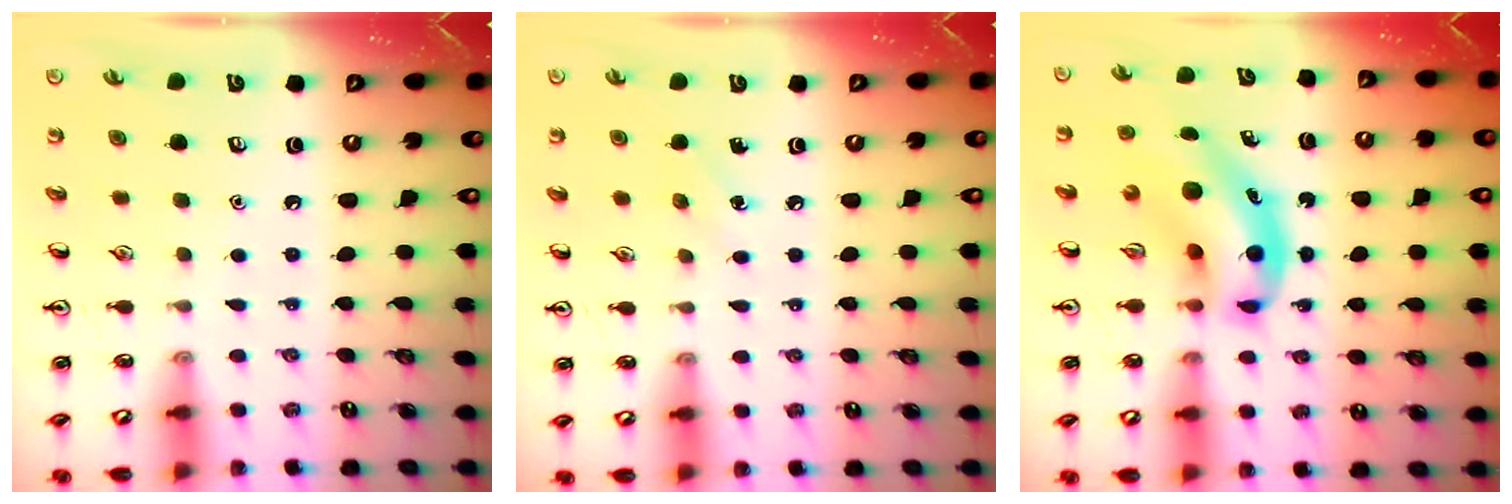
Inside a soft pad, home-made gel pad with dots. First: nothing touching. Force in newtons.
{"total": 4.8, "press": 4.5, "slide": 1.5}
{"total": 9.8, "press": 9.4, "slide": 2.8}